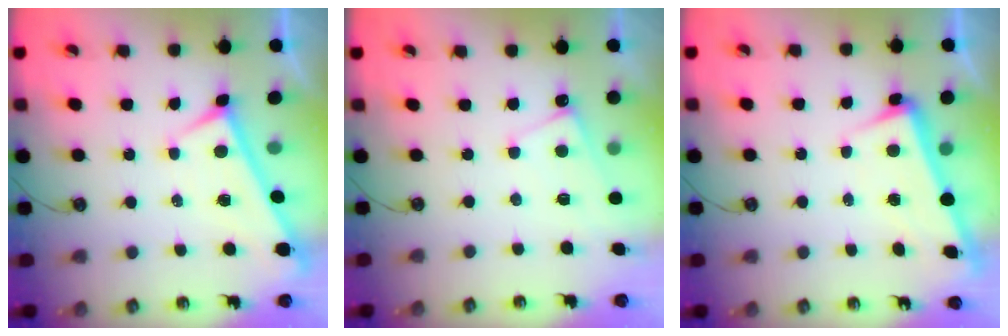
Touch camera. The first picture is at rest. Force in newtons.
{"total": 1.3, "press": 1.2, "slide": 0.4}
{"total": 3.3, "press": 3.1, "slide": 1.1}